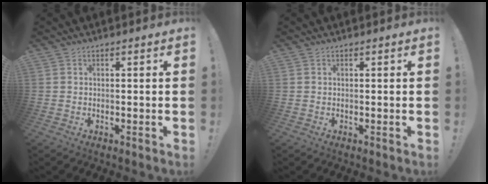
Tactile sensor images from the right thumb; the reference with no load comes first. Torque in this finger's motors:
{"motor_torque": [0.11, -0.08, 0.14, -0.05, -0.02]}